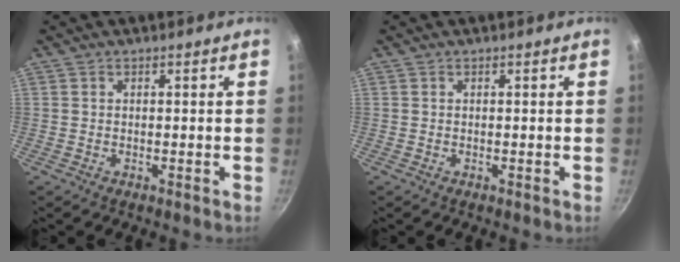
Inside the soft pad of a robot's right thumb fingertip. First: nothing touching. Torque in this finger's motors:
{"motor_torque": [0.00, 0.00, 0.00, 0.00, 0.03]}